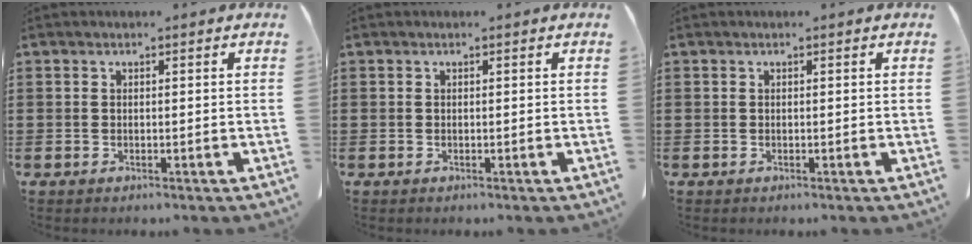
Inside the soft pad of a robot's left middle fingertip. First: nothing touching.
{"total": 0.0}
{"total": 0.0}